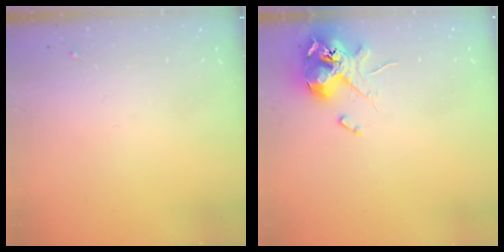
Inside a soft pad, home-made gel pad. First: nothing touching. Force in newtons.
{"total": 12.4, "press": 12.3, "slide": 1.8}